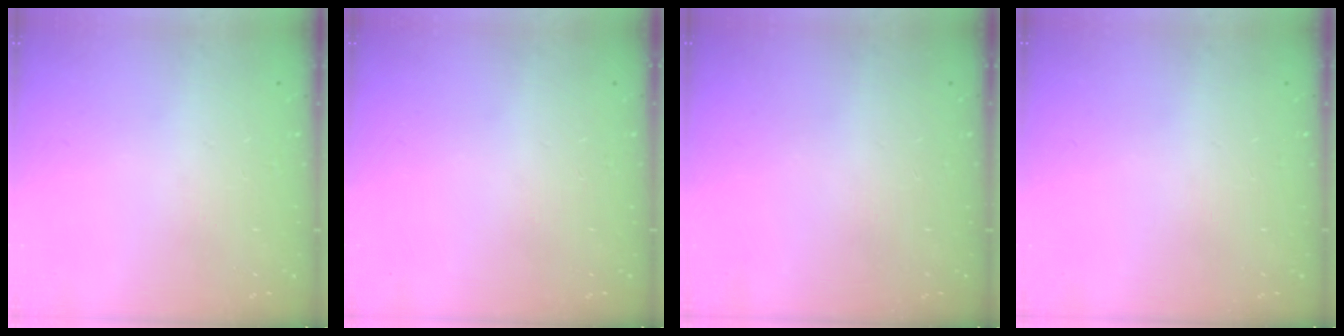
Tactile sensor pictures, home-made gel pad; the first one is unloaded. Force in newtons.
{"total": 0.0}
{"total": 0.0}
{"total": 0.0}